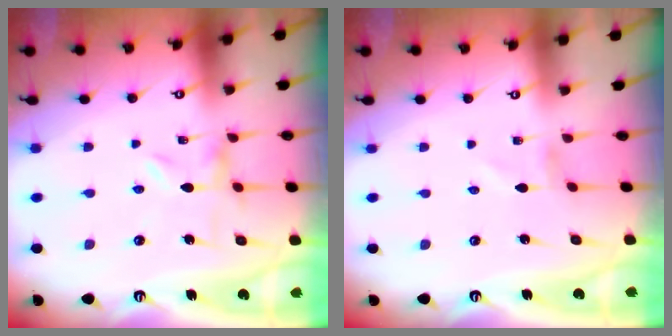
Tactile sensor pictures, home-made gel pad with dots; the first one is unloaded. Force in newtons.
{"total": 1.1, "press": 1.1, "slide": 0.1}